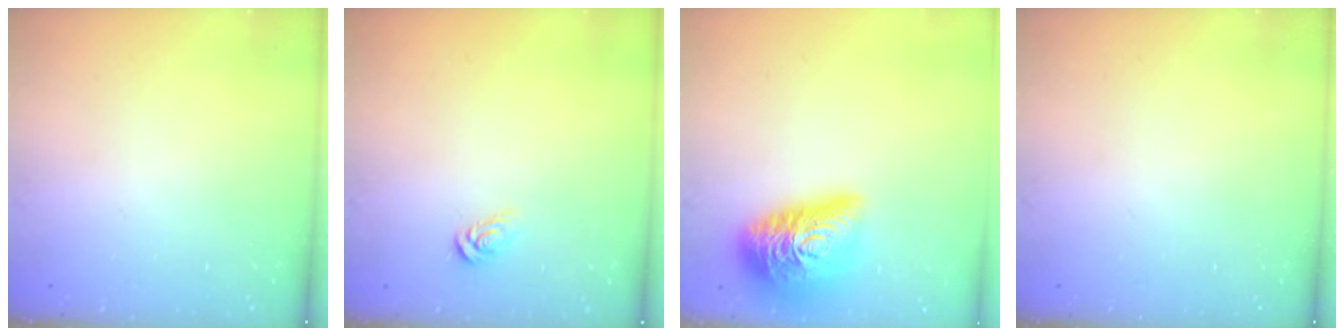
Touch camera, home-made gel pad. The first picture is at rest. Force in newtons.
{"total": 4.3, "press": 4.3, "slide": 0.4}
{"total": 21.3, "press": 21.2, "slide": 1.0}
{"total": 0.0}